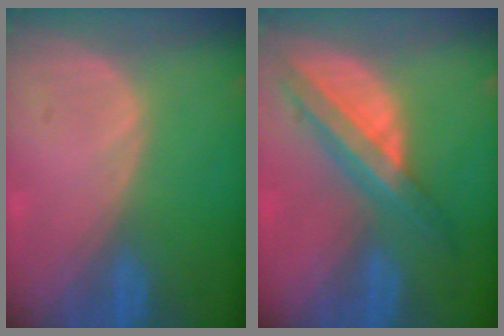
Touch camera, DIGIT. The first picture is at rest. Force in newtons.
{"total": 8.1, "press": 6.8, "slide": 4.3}